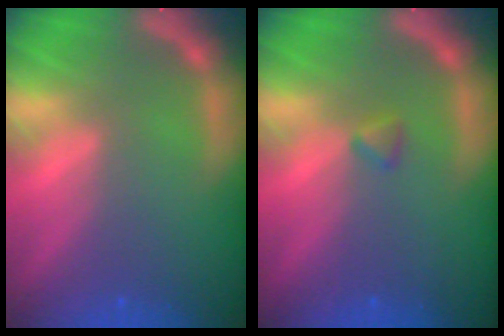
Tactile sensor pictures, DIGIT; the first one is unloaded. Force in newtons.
{"total": 0.9}